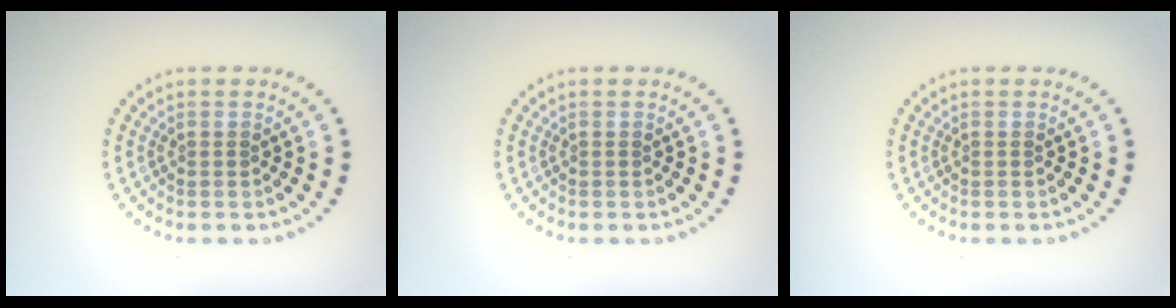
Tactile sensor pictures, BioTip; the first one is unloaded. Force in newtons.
{"total": 0.0}
{"total": 0.0}